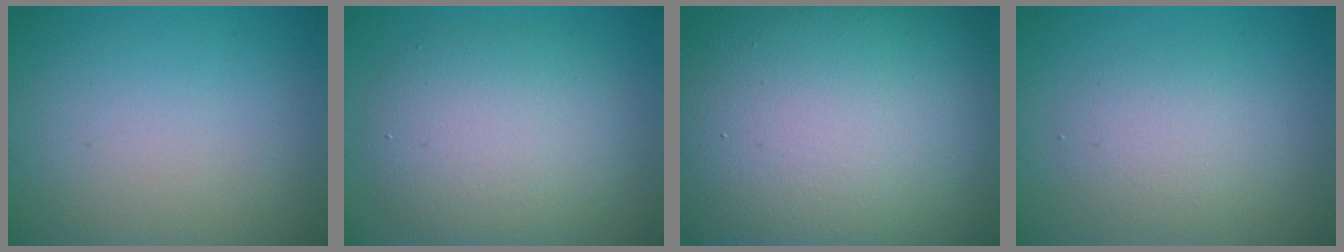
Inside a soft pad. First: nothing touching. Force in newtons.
{"total": 6.2, "press": 6.2, "slide": 0.3}
{"total": 23.4, "press": 23.3, "slide": 1.2}
{"total": 2.7, "press": 2.7, "slide": 0.0}